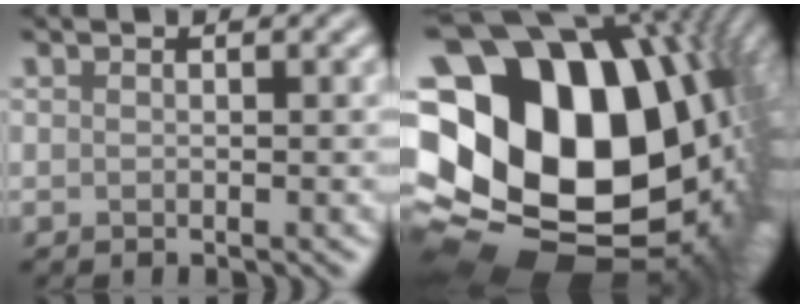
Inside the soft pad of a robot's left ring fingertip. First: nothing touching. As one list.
[{"total": 22.5, "force": [1.9, 15.8, 15.9], "torque": [-0.293, -0.012, 0.061]}]